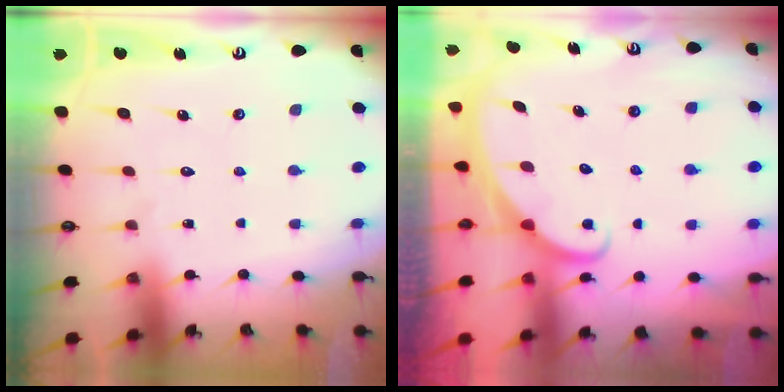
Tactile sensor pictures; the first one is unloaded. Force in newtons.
{"total": 2.0, "press": 2.0, "slide": 0.2}